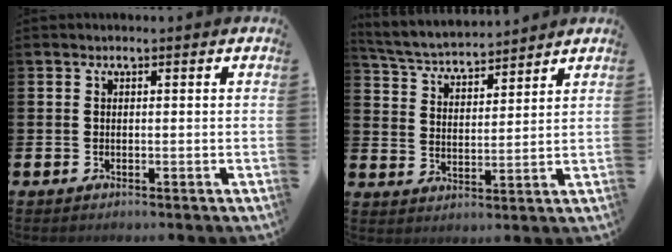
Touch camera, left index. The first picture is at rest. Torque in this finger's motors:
{"motor_torque": [0.14, -0.33, 0.49, 0.06]}